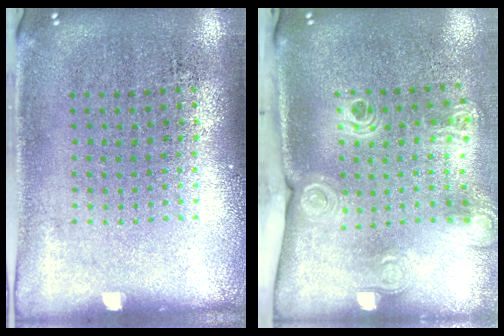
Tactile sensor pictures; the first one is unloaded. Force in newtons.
{"total": 2.3, "press": 1.6, "slide": 1.5}